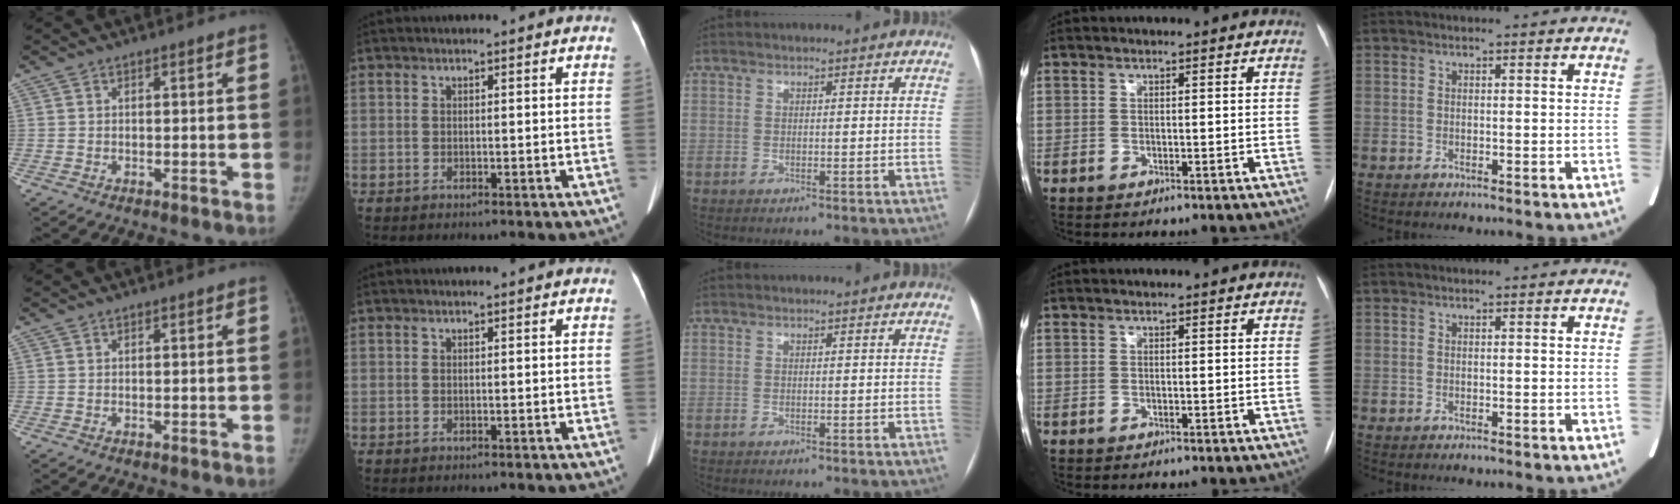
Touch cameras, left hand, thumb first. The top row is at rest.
{}